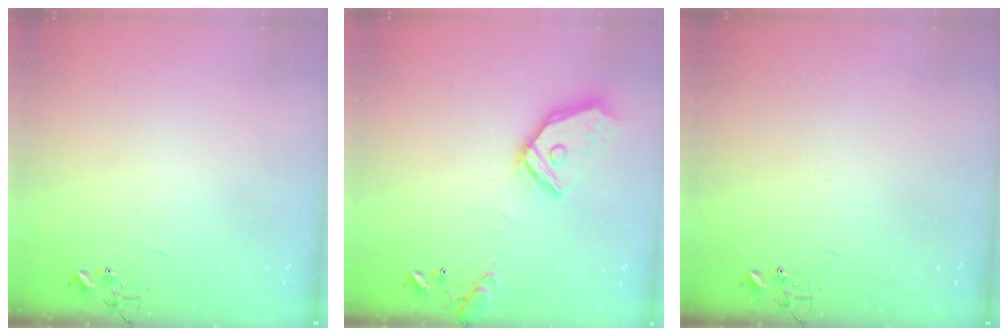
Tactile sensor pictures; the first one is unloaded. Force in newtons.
{"total": 16.3, "press": 16.1, "slide": 2.4}
{"total": 0.0}